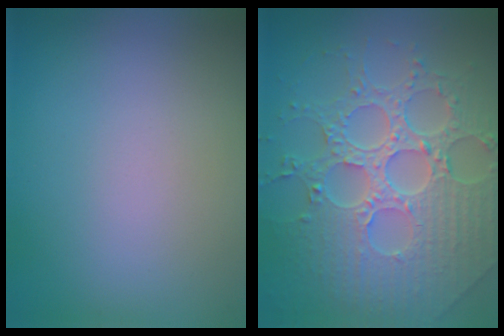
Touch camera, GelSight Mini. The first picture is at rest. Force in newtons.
{"total": 8.4, "press": 6.2, "slide": 5.7}